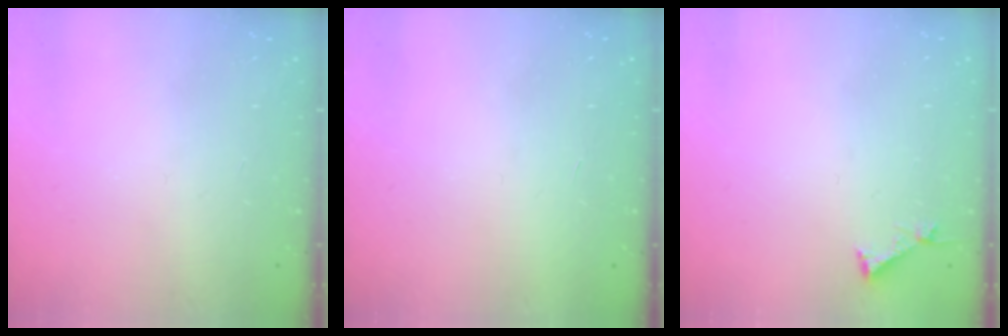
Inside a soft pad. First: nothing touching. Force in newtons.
{"total": 1.7, "press": 1.7, "slide": 0.1}
{"total": 3.1, "press": 3.1, "slide": 0.3}